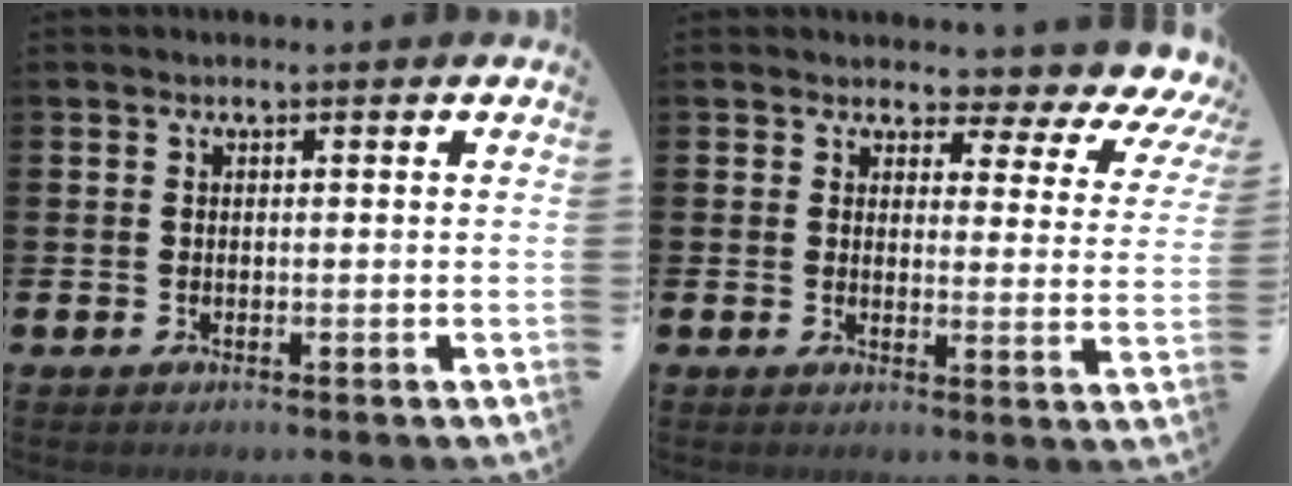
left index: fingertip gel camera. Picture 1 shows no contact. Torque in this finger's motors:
{"motor_torque": [0.60, -0.37, 0.55, 0.02]}